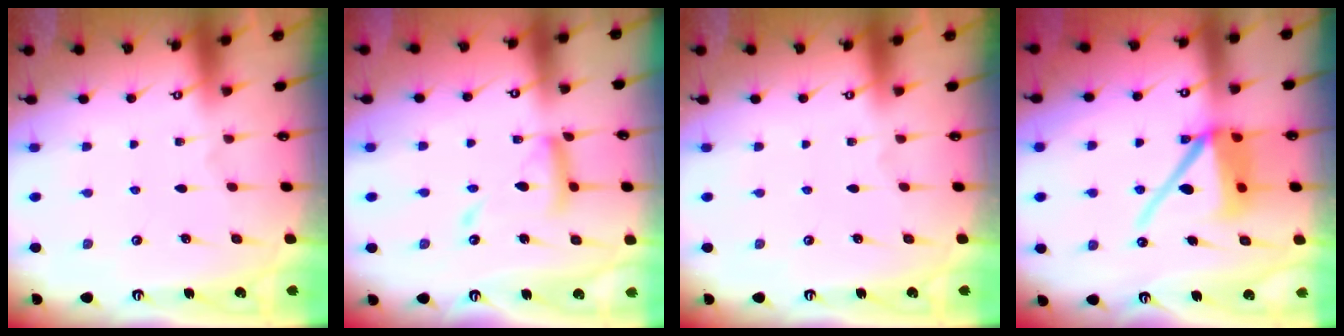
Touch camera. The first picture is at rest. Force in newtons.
{"total": 12.8, "press": 12.7, "slide": 1.1}
{"total": 0.0}
{"total": 13.5, "press": 13.4, "slide": 1.7}